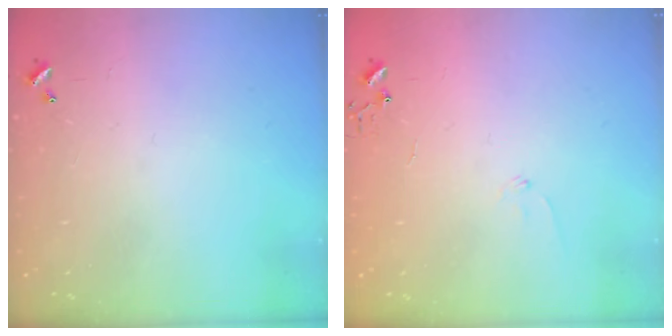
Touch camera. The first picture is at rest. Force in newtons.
{"total": 5.5, "press": 5.5, "slide": 0.6}